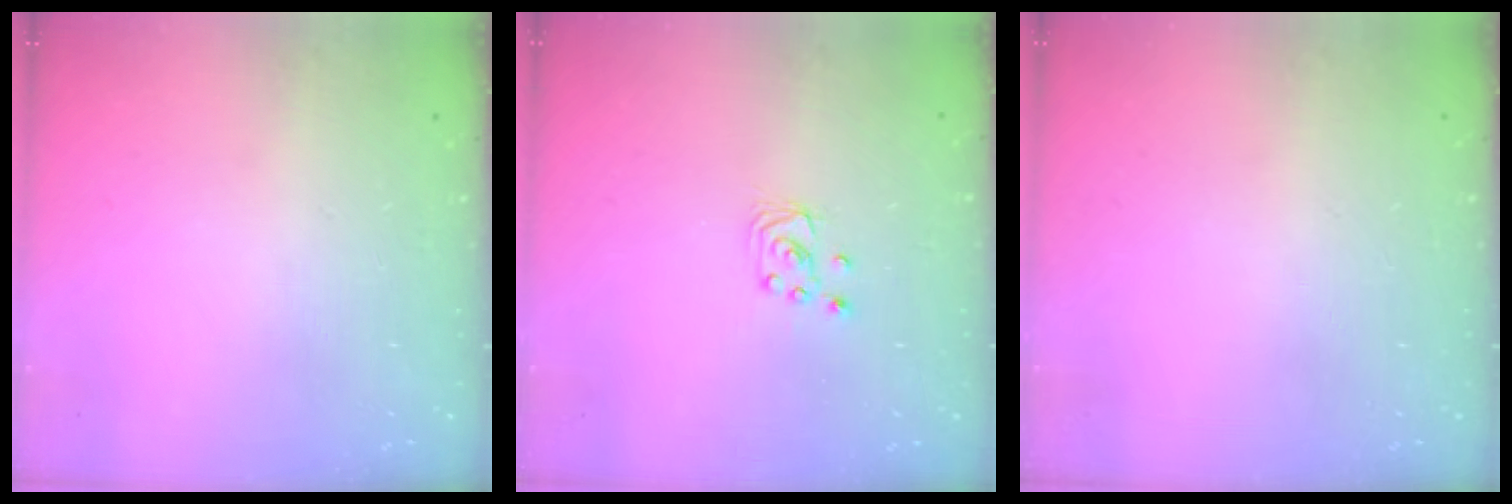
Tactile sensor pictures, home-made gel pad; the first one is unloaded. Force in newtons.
{"total": 3.0, "press": 3.0, "slide": 0.2}
{"total": 0.0}